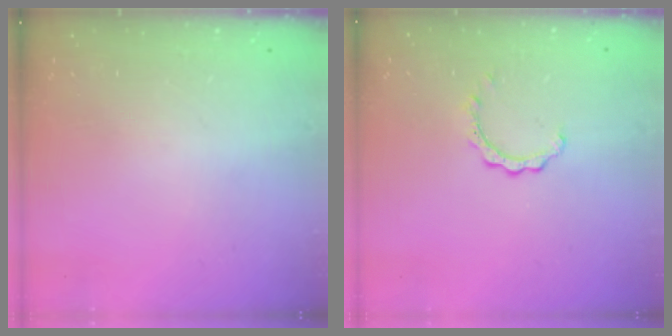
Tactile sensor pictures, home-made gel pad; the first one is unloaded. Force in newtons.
{"total": 2.2, "press": 2.1, "slide": 0.3}